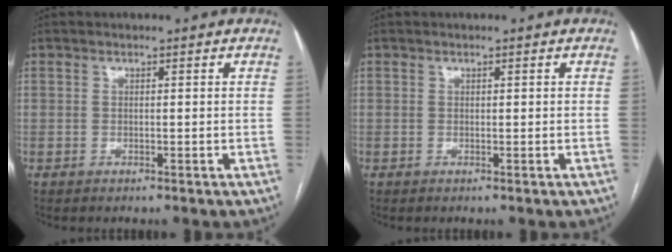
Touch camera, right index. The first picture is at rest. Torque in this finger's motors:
{"motor_torque": [-0.08, -0.03, -0.02, 0.00]}